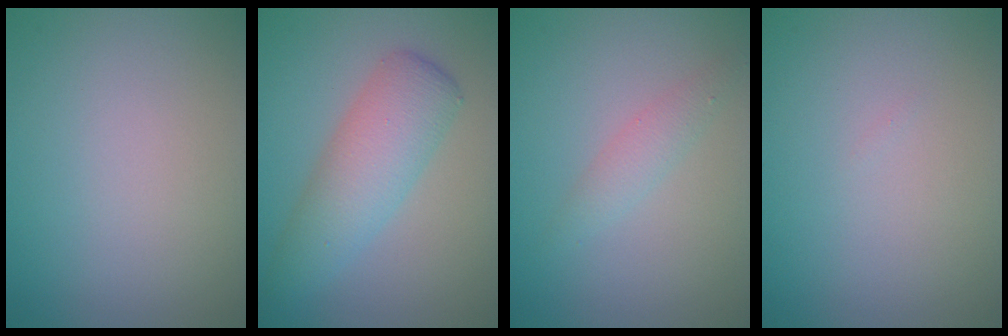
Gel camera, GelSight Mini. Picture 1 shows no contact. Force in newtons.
{"total": 5.0, "press": 5.0, "slide": 0.2}
{"total": 1.6, "press": 1.6, "slide": 0.1}
{"total": 0.0}